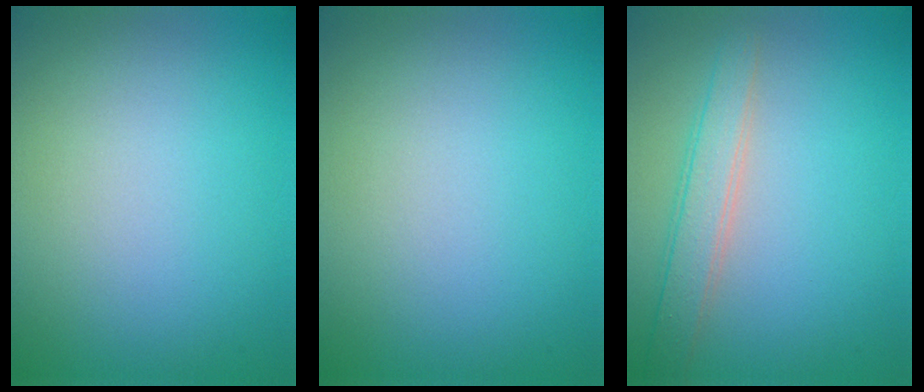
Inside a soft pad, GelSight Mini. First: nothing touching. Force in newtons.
{"total": 0.0}
{"total": 3.0, "press": 3.0, "slide": 0.2}